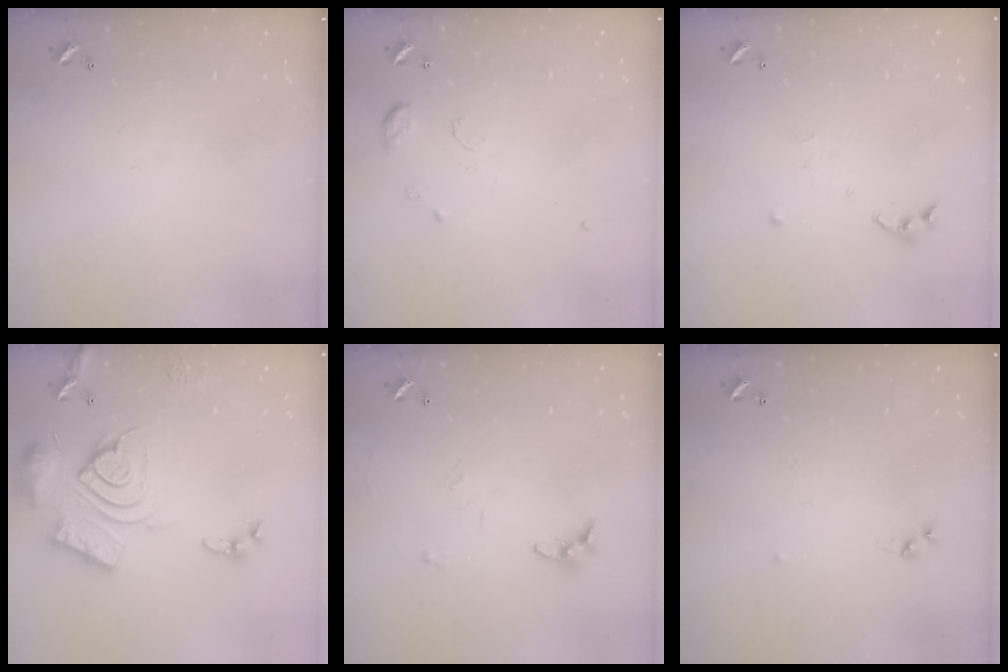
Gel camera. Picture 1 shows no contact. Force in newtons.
{"total": 7.9, "press": 7.8, "slide": 0.8}
{"total": 3.8, "press": 3.8, "slide": 0.4}
{"total": 19.5, "press": 19.4, "slide": 2.0}
{"total": 7.9, "press": 7.9, "slide": 0.5}
{"total": 6.0, "press": 6.0, "slide": 0.7}